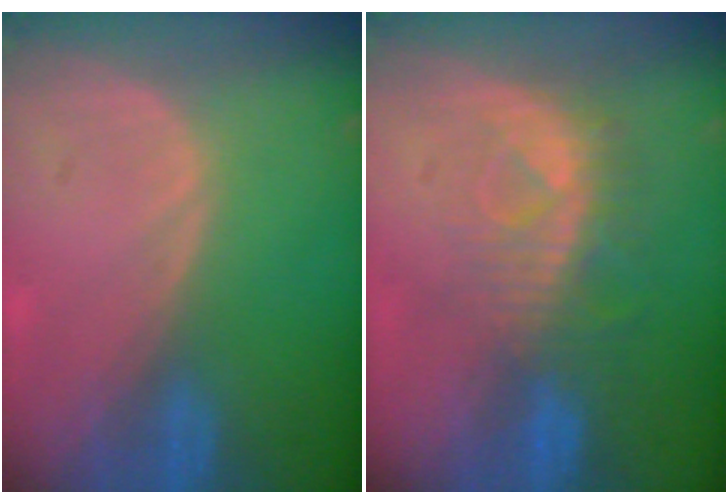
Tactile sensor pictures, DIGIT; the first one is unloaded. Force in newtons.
{"total": 8.2, "press": 7.4, "slide": 3.6}